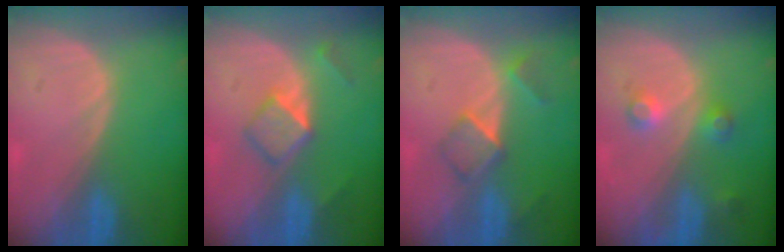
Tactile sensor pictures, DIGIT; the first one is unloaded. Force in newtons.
{"total": 5.4, "press": 4.6, "slide": 2.8}
{"total": 5.2, "press": 4.5, "slide": 2.7}
{"total": 3.7, "press": 3.4, "slide": 1.3}